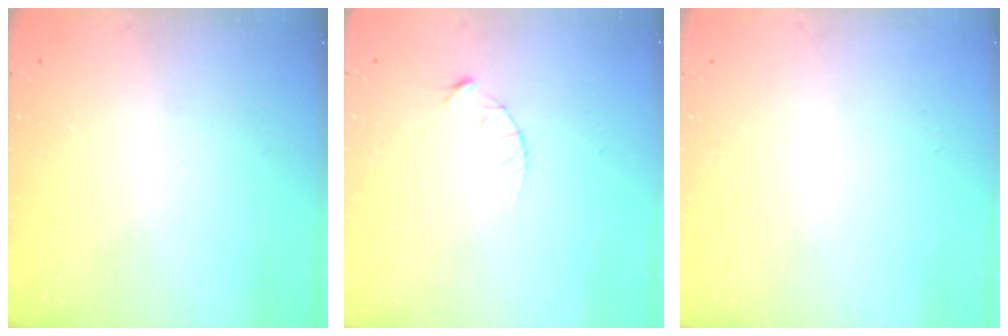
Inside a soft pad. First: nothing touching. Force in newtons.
{"total": 2.1, "press": 2.1, "slide": 0.3}
{"total": 0.0}